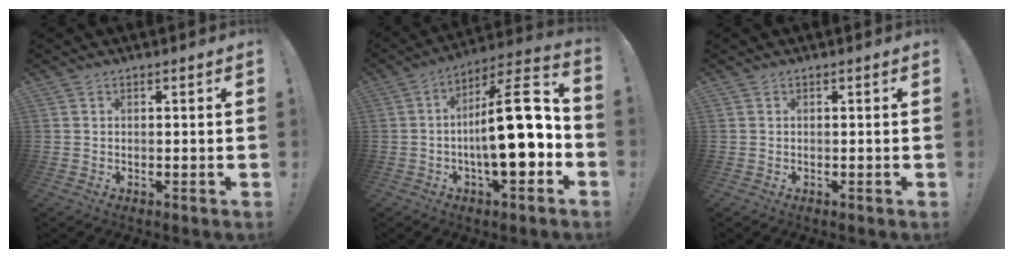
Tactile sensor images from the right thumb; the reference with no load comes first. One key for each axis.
{"total": 21.0, "fx": -2.6, "fy": 6.5, "fz": 19.8, "tx": -0.308, "ty": 0.014, "tz": -0.044}
{"total": 0.0}